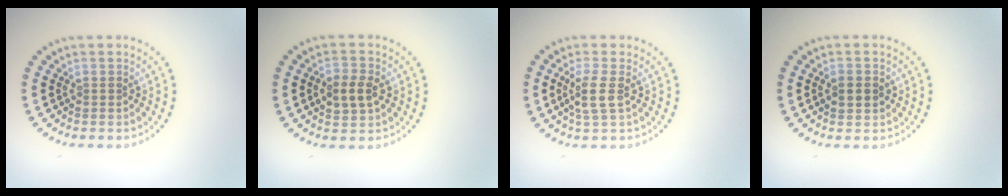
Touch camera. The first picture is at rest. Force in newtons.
{"total": 2.8, "press": 2.8, "slide": 0.1}
{"total": 2.4, "press": 2.1, "slide": 1.3}
{"total": 1.7, "press": 1.7, "slide": 0.2}